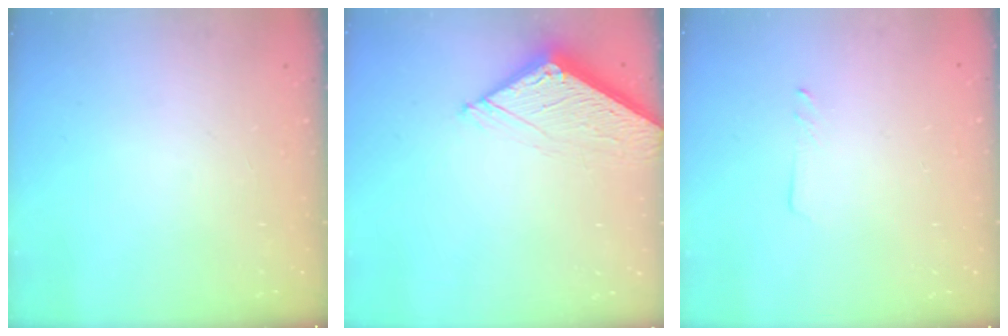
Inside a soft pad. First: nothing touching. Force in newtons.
{"total": 5.7, "press": 5.7, "slide": 0.6}
{"total": 1.3, "press": 1.2, "slide": 0.1}